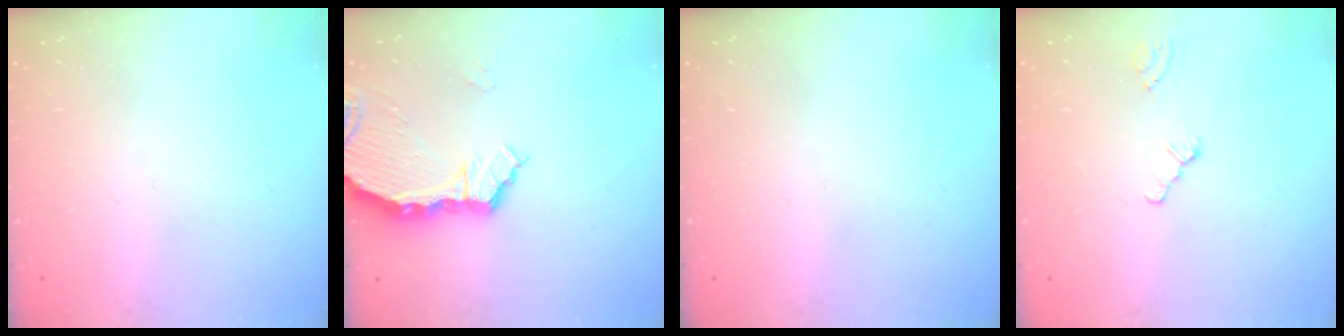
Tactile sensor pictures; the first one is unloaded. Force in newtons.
{"total": 6.9, "press": 5.5, "slide": 4.2}
{"total": 0.0}
{"total": 0.0}